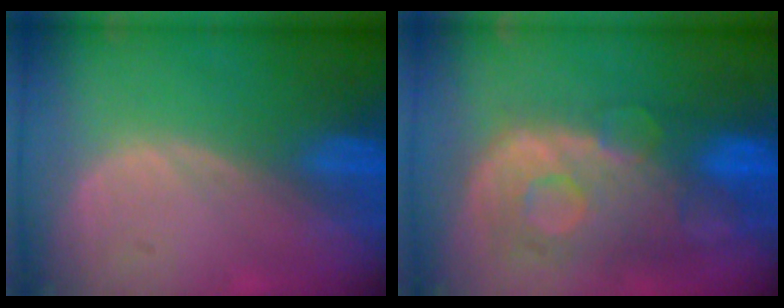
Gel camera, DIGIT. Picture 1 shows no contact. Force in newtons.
{"total": 11.5, "press": 9.8, "slide": 6.0}